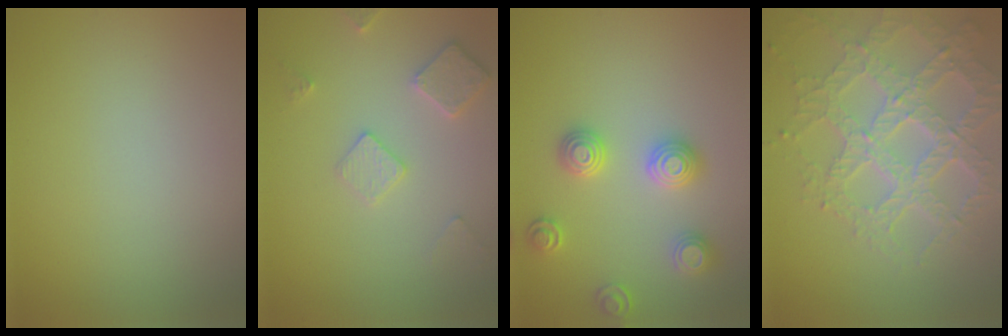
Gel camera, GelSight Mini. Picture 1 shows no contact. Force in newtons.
{"total": 2.9, "press": 2.9, "slide": 0.4}
{"total": 3.3, "press": 3.3, "slide": 0.3}
{"total": 7.0, "press": 5.0, "slide": 4.9}